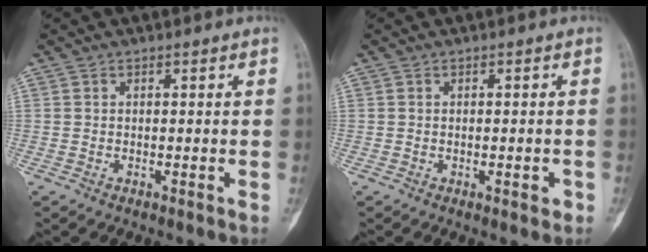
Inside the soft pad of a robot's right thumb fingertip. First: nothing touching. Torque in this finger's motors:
{"motor_torque": [-0.17, -0.05, -0.22, 0.15, 0.03]}